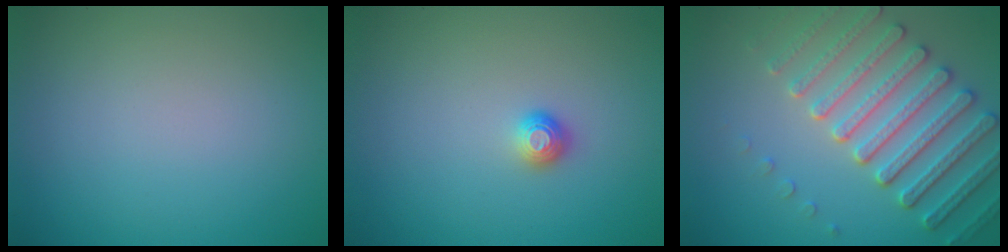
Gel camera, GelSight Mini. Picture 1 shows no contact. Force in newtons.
{"total": 1.1, "press": 1.0, "slide": 0.4}
{"total": 5.6, "press": 5.1, "slide": 2.2}